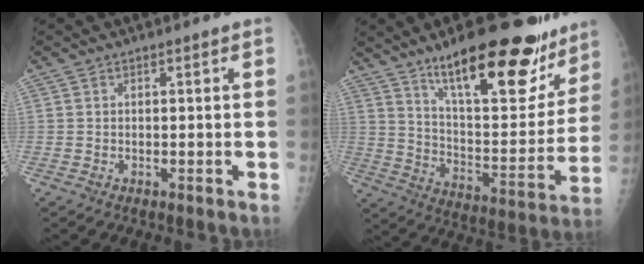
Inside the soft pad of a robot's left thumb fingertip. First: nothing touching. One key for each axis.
{"total": 25.9, "fx": 17.3, "fy": 8.5, "fz": 17.3, "tx": -0.205, "ty": -0.075, "tz": 0.267}